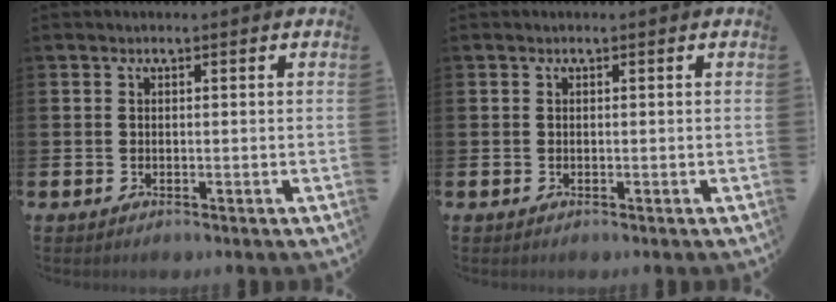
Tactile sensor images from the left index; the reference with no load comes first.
{"total": 0.0}